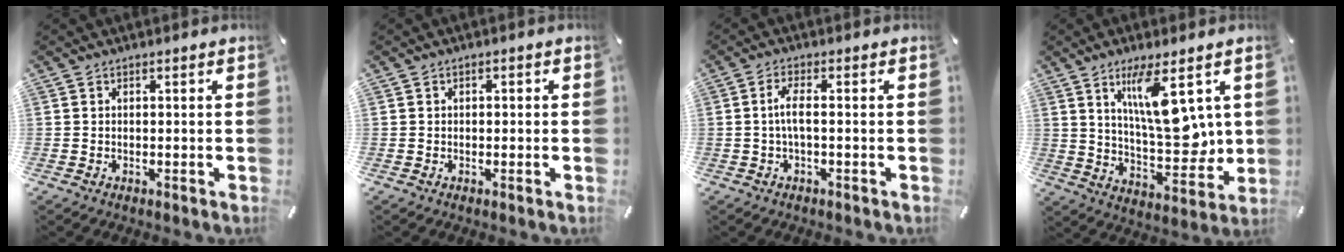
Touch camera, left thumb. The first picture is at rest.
{"total": 1.1, "force": [-0.3, 1.0, 0.4], "torque": [-0.008, 0.005, -0.008]}
{"total": 4.6, "force": [-0.3, 1.1, 4.4], "torque": [-0.089, 0.001, -0.011]}
{"total": 15.5, "force": [7.2, 5.3, 12.7], "torque": [-0.208, -0.042, 0.115]}